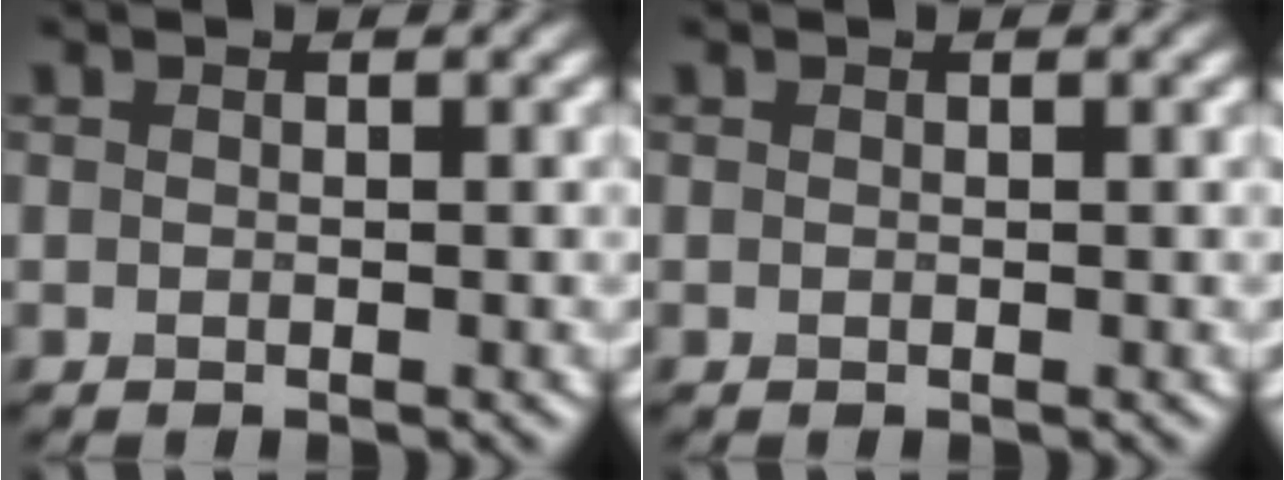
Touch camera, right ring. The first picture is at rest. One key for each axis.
{"total": 0.0}